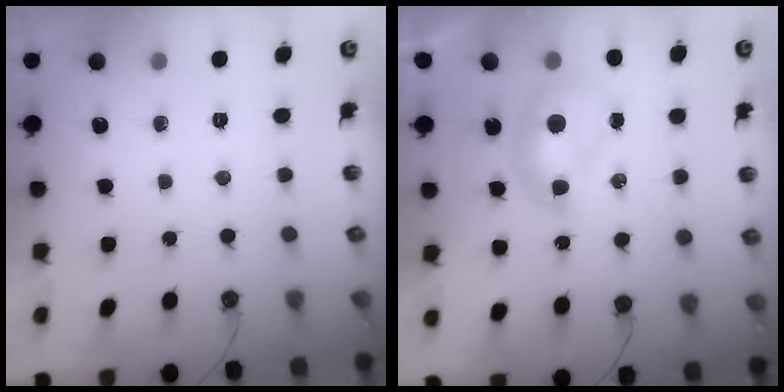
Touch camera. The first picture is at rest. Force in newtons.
{"total": 2.0, "press": 2.0, "slide": 0.4}